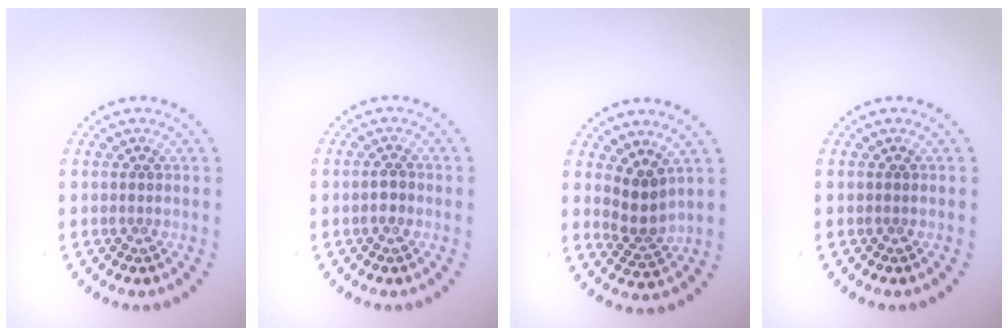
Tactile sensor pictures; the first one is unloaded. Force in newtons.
{"total": 1.2, "press": 1.1, "slide": 0.4}
{"total": 2.6, "press": 1.9, "slide": 1.7}
{"total": 0.0}